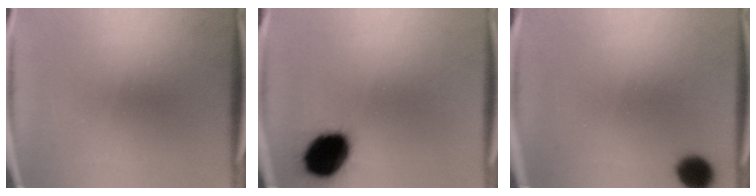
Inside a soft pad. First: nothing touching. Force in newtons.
{"total": 15.9}
{"total": 6.8}